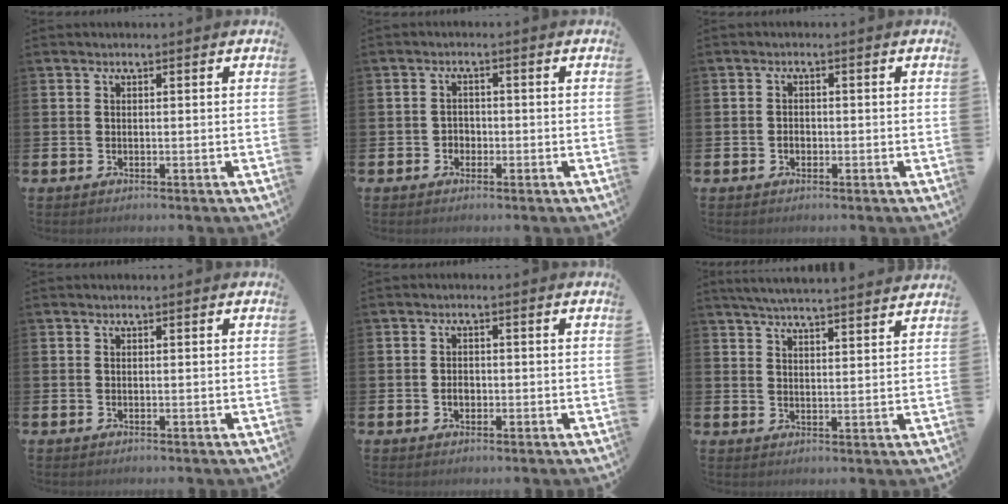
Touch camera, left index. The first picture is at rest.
{"total": 1.7, "force": [-0.8, 1.4, 0.3], "torque": [-0.007, 0.004, -0.020]}
{"total": 1.2, "force": [-0.5, 1.0, 0.6], "torque": [-0.011, 0.004, -0.011]}
{"total": 0.0}
{"total": 1.7, "force": [-0.4, 1.3, 1.1], "torque": [-0.012, 0.002, -0.012]}
{"total": 5.0, "force": [4.9, -0.3, 0.8], "torque": [-0.027, -0.029, 0.087]}